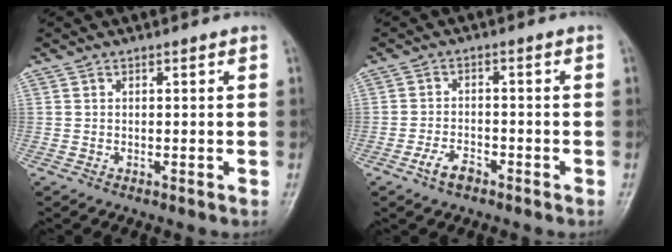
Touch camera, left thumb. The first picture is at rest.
{"total": 3.8, "force": [-2.5, 1.9, 2.1], "torque": [-0.039, 0.020, -0.045]}